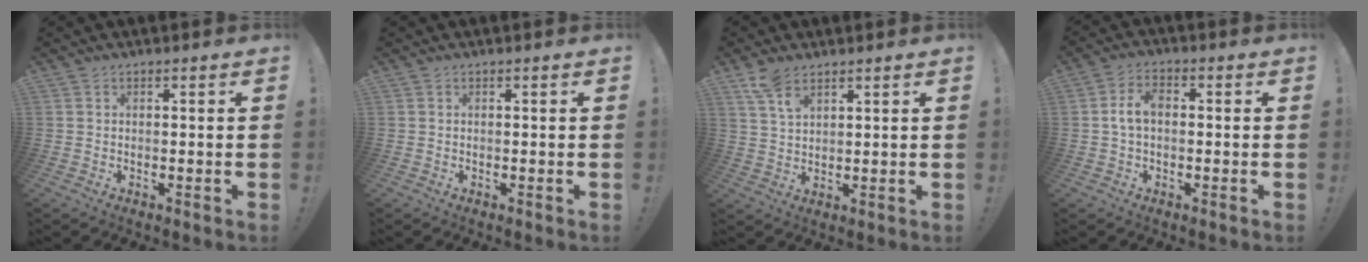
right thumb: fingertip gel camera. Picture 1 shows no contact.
{"total": 0.0}
{"total": 6.1, "force": [4.3, 2.6, 3.4], "torque": [-0.067, -0.020, 0.082]}
{"total": 5.8, "force": [0.1, 3.6, 4.5], "torque": [-0.083, 0.013, 0.001]}